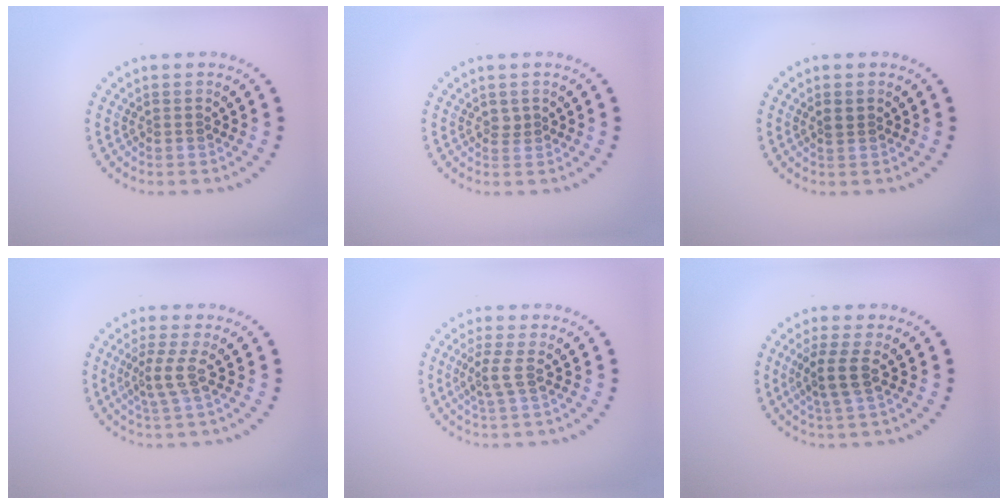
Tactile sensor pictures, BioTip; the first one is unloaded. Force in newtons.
{"total": 0.9, "press": 0.6, "slide": 0.6}
{"total": 0.8, "press": 0.7, "slide": 0.4}
{"total": 2.3, "press": 1.5, "slide": 1.7}
{"total": 1.8, "press": 1.3, "slide": 1.2}
{"total": 2.3, "press": 1.9, "slide": 1.4}